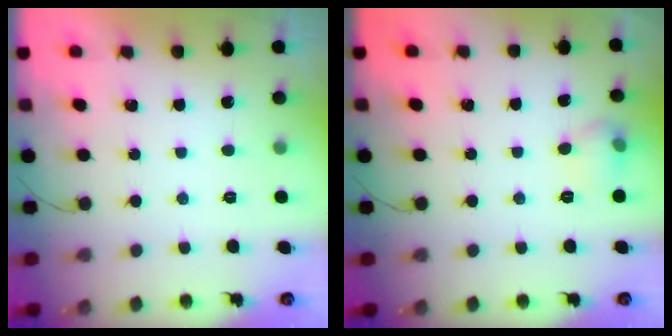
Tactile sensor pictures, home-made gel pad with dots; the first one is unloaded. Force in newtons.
{"total": 6.7, "press": 5.8, "slide": 3.4}